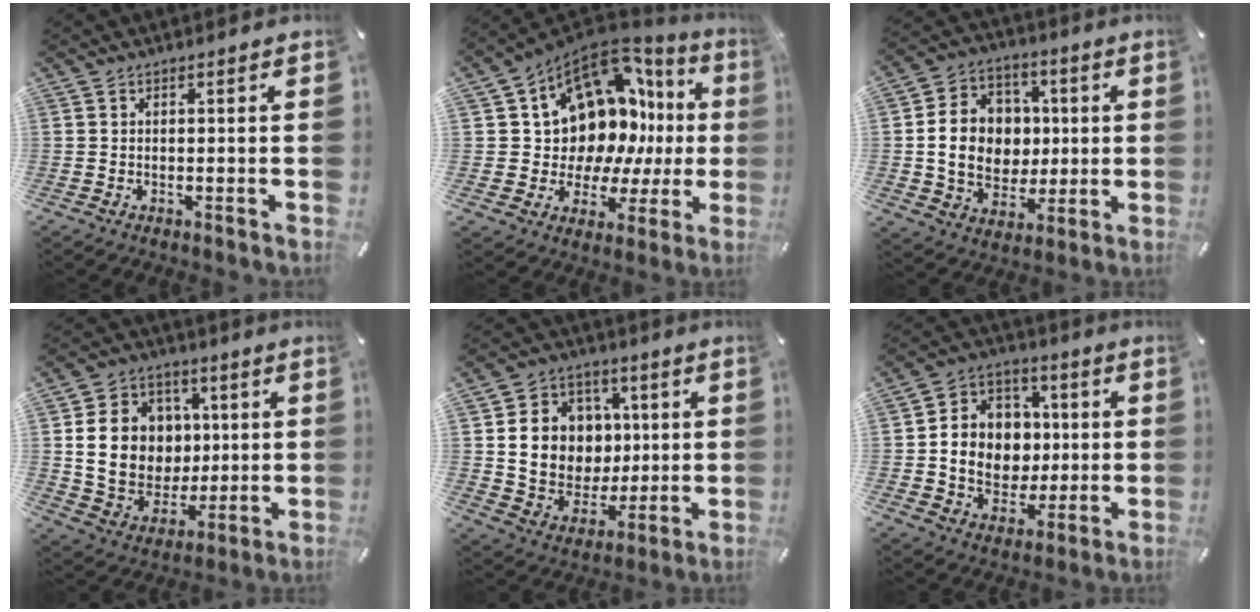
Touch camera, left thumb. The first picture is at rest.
{"total": 14.3, "force": [6.3, 11.3, 6.1], "torque": [-0.081, -0.093, 0.128]}
{"total": 14.3, "force": [0.3, 12.6, 6.8], "torque": [-0.127, 0.013, 0.016]}
{"total": 15.4, "force": [2.3, 13.7, 6.7], "torque": [-0.118, 0.003, 0.055]}
{"total": 13.9, "force": [2.4, 12.6, 5.2], "torque": [-0.083, -0.002, 0.061]}
{"total": 12.3, "force": [-0.1, 11.4, 4.7], "torque": [-0.075, 0.006, 0.011]}